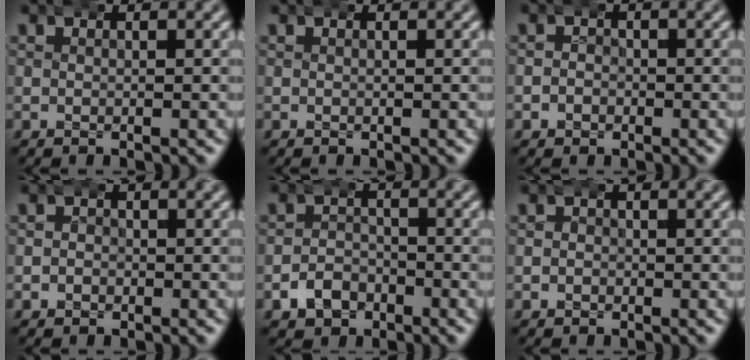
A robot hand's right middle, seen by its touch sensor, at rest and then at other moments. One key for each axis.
{"total": 0.0}
{"total": 1.4, "fx": -0.5, "fy": 1.3, "fz": -0.2, "tx": 0.004, "ty": 0.001, "tz": -0.011}
{"total": 1.0, "fx": -0.4, "fy": 0.9, "fz": -0.2, "tx": 0.003, "ty": 0.001, "tz": -0.008}
{"total": 2.7, "fx": -1.9, "fy": 1.8, "fz": 0.2, "tx": 0.001, "ty": 0.000, "tz": -0.036}
{"total": 0.7, "fx": -0.3, "fy": 0.5, "fz": -0.2, "tx": 0.002, "ty": 0.000, "tz": -0.006}